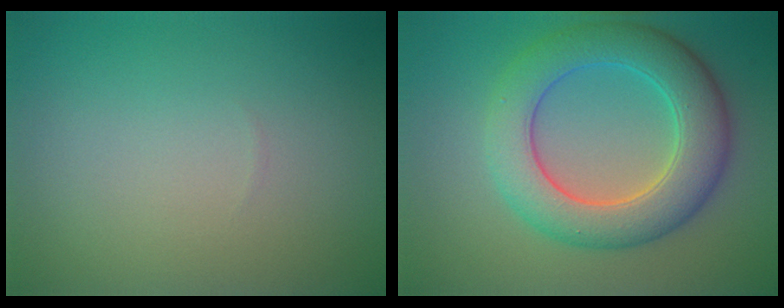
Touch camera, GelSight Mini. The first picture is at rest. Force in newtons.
{"total": 7.5, "press": 7.5, "slide": 0.2}